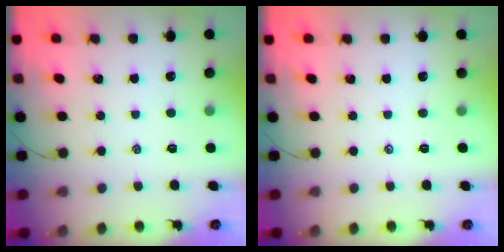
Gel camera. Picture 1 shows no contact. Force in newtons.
{"total": 0.0}